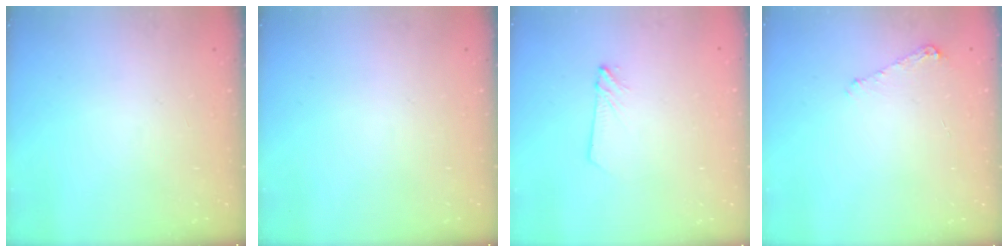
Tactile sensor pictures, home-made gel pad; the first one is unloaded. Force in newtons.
{"total": 0.0}
{"total": 2.8, "press": 2.8, "slide": 0.3}
{"total": 5.3, "press": 5.2, "slide": 0.6}